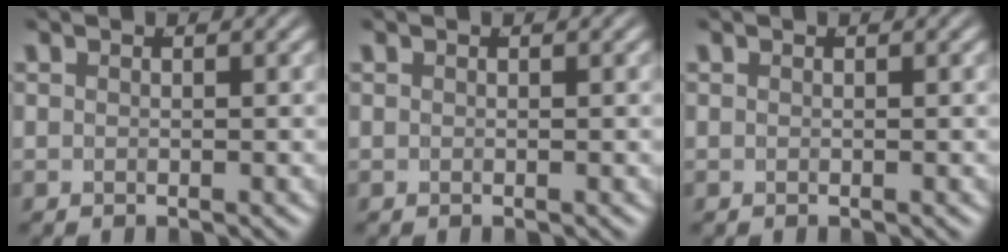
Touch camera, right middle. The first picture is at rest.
{"total": 0.0}
{"total": 0.0}